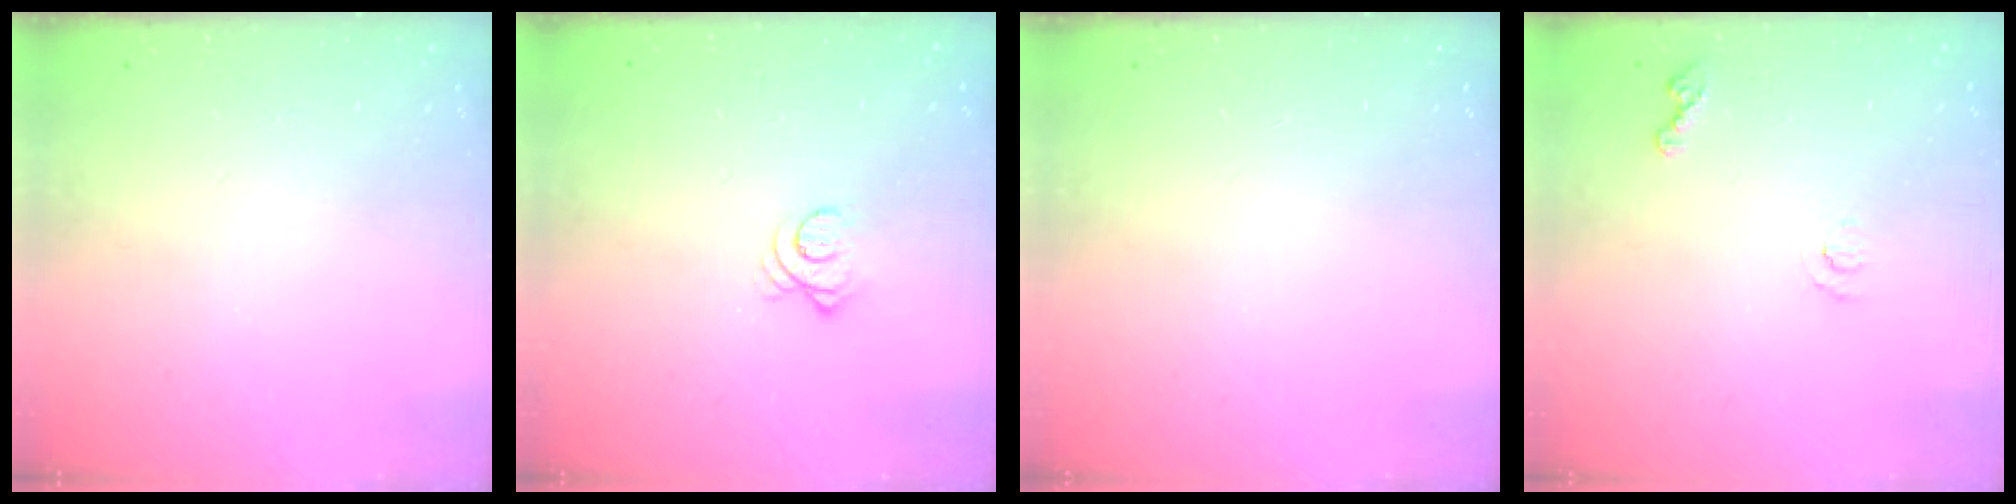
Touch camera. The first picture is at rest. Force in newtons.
{"total": 3.0, "press": 2.9, "slide": 0.3}
{"total": 0.0}
{"total": 3.7, "press": 3.6, "slide": 0.5}